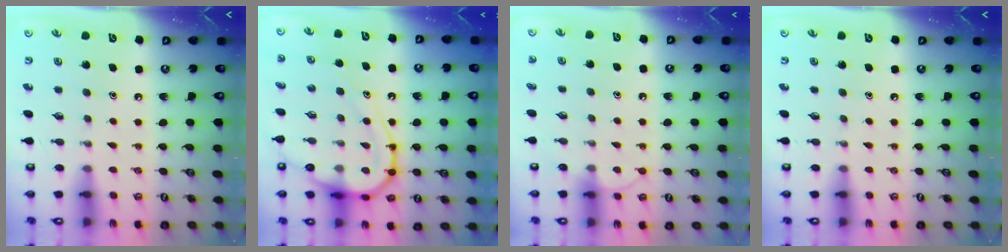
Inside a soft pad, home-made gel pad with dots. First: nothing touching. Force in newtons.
{"total": 14.9, "press": 14.8, "slide": 1.6}
{"total": 5.6, "press": 5.6, "slide": 0.5}
{"total": 0.0}